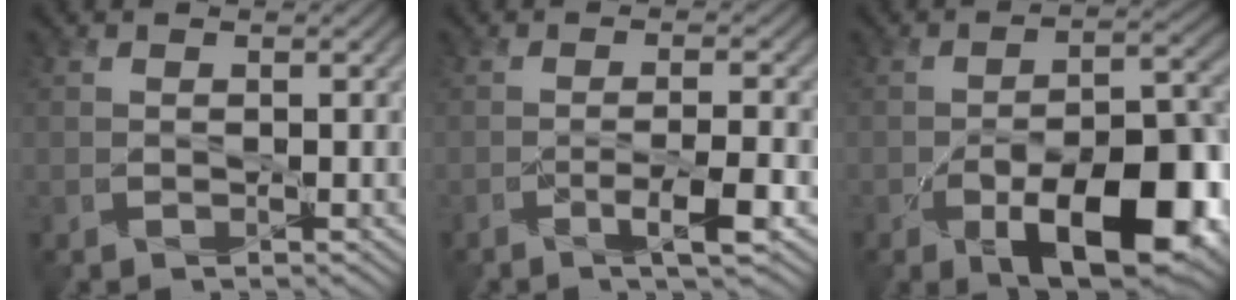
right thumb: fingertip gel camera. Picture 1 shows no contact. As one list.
[{"total": 4.0, "force": [-2.0, 0.5, 3.4], "torque": [-0.061, 0.004, -0.038]}, {"total": 12.9, "force": [-5.4, 5.9, 10.2], "torque": [-0.162, -0.019, -0.082]}]